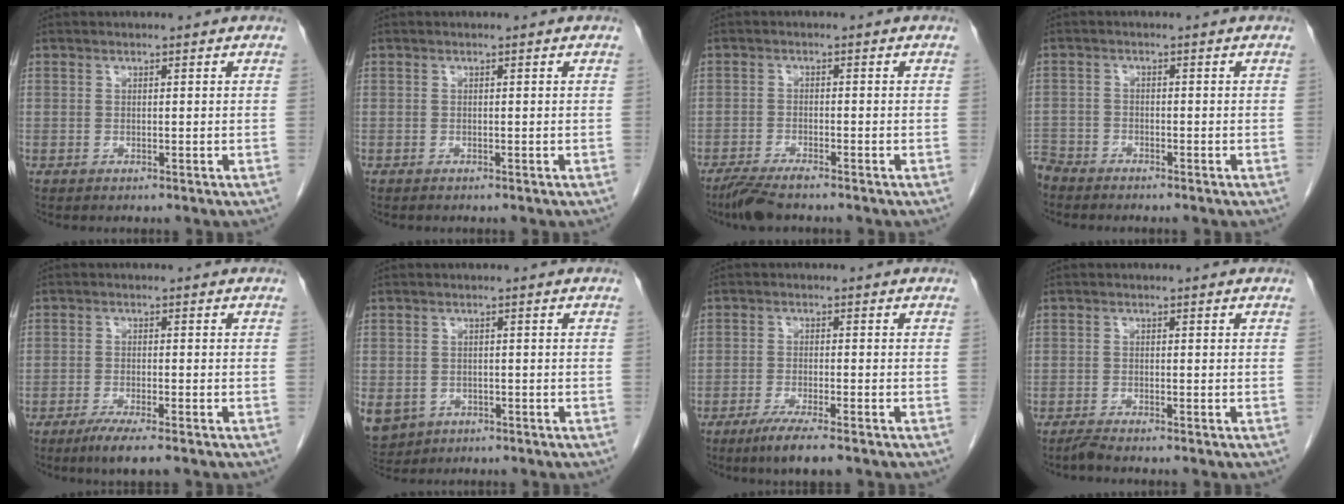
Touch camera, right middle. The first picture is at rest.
{"total": 0.0}
{"total": 4.2, "force": [-3.5, 0.4, 2.3], "torque": [-0.047, -0.012, -0.066]}
{"total": 4.5, "force": [-4.2, 1.4, 0.4], "torque": [-0.006, -0.009, -0.084]}
{"total": 4.4, "force": [-3.1, 0.2, 3.2], "torque": [-0.056, -0.012, -0.054]}
{"total": 10.6, "force": [-4.4, 8.8, 4.0], "torque": [-0.125, -0.006, -0.055]}
{"total": 5.4, "force": [-3.8, 0.2, 3.9], "torque": [-0.068, -0.014, -0.064]}
{"total": 1.2, "force": [-1.1, -0.3, 0.4], "torque": [-0.014, -0.004, -0.024]}